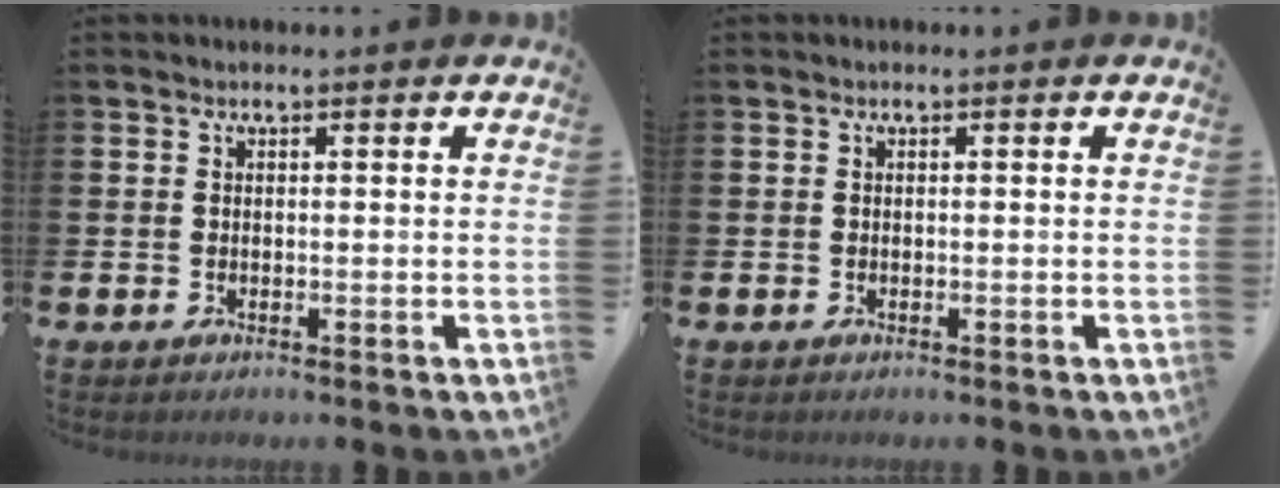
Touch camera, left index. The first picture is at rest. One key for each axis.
{"total": 0.0}